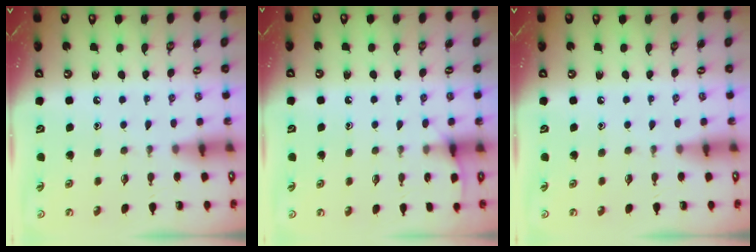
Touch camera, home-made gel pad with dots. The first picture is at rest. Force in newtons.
{"total": 5.6, "press": 5.5, "slide": 0.7}
{"total": 0.0}